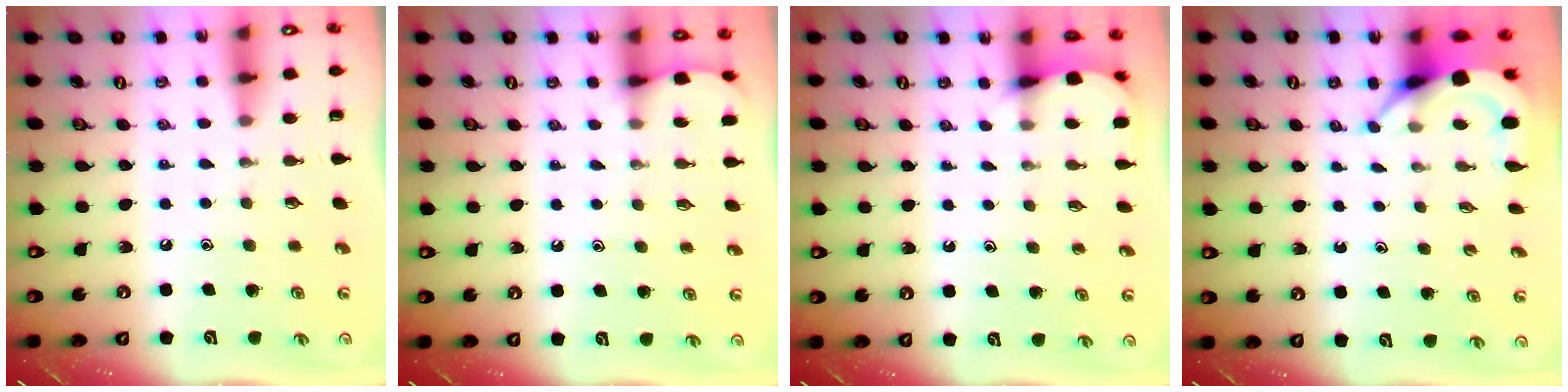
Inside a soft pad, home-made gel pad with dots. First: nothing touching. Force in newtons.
{"total": 2.5, "press": 2.5, "slide": 0.3}
{"total": 2.1, "press": 2.1, "slide": 0.1}
{"total": 3.9, "press": 3.9, "slide": 0.1}